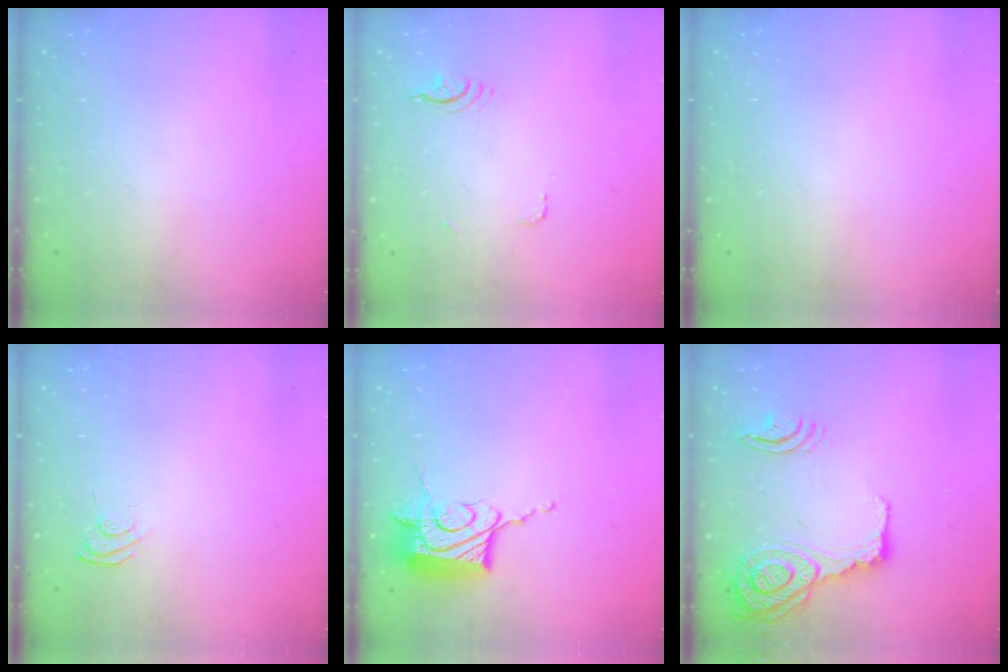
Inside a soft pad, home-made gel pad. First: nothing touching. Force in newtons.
{"total": 3.8, "press": 3.5, "slide": 1.6}
{"total": 0.0}
{"total": 6.1, "press": 5.9, "slide": 1.4}
{"total": 17.2, "press": 17.1, "slide": 0.7}
{"total": 18.9, "press": 18.6, "slide": 3.2}